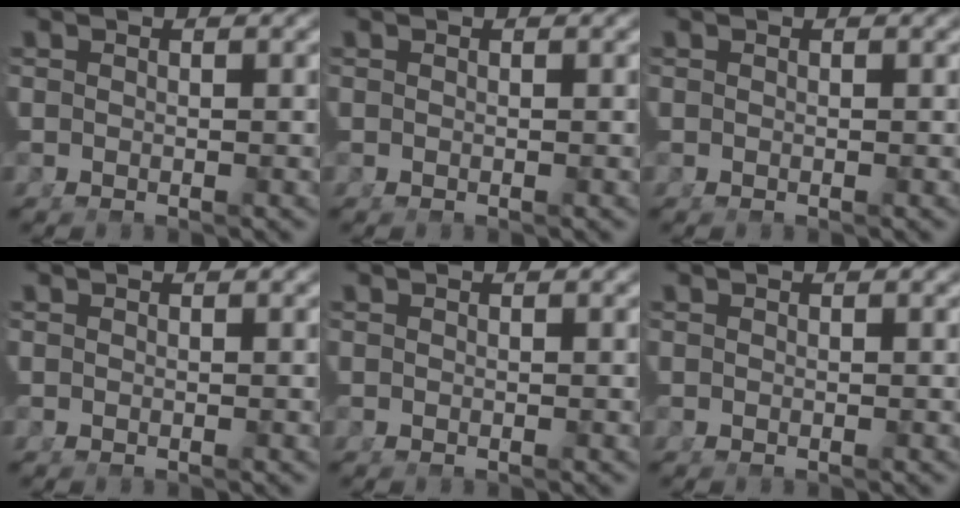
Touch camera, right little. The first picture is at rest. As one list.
[{"total": 0.0}, {"total": 0.0}, {"total": 0.0}, {"total": 0.0}, {"total": 0.0}]